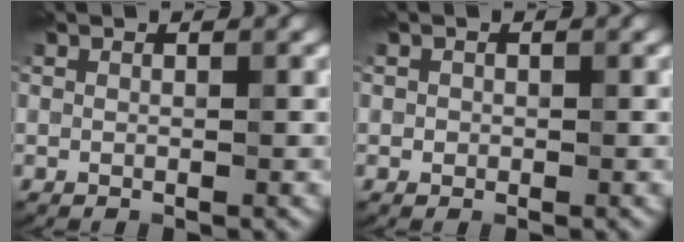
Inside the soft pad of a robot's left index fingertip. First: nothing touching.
{"total": 0.6, "force": [0.0, 0.6, 0.1], "torque": [0.001, -0.003, -0.001]}